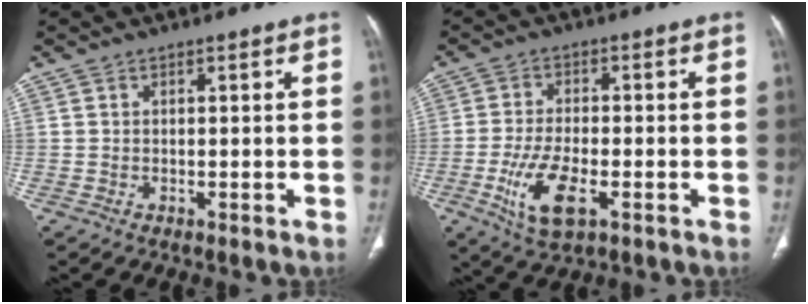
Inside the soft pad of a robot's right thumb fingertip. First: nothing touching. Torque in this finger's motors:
{"motor_torque": [-0.06, 0.31, 1.15, 0.06, 0.11]}